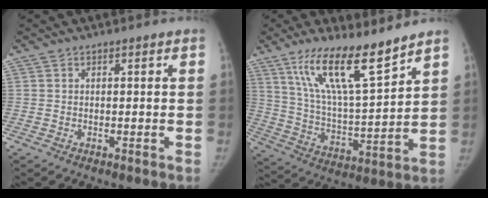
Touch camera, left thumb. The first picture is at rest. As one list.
[{"total": 15.8, "force": [11.0, 3.2, 10.8], "torque": [-0.178, -0.068, 0.213]}]